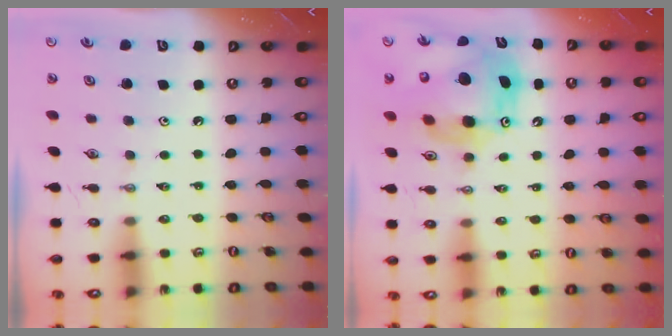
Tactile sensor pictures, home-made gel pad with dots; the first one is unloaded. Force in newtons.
{"total": 15.3, "press": 15.2, "slide": 1.7}